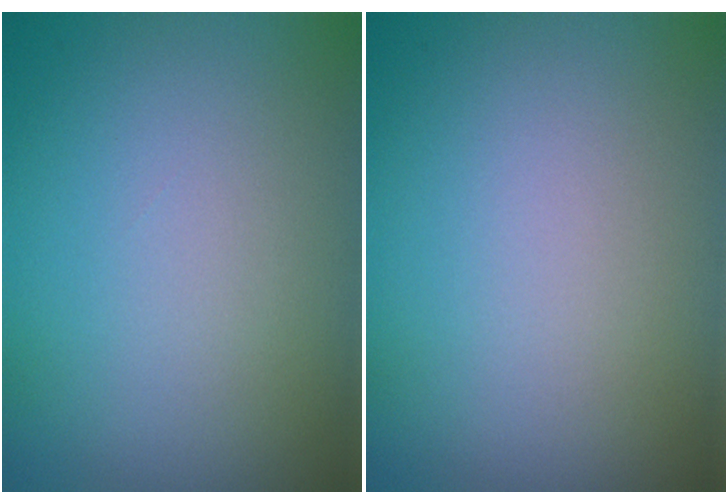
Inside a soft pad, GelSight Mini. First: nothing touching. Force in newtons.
{"total": 0.0}